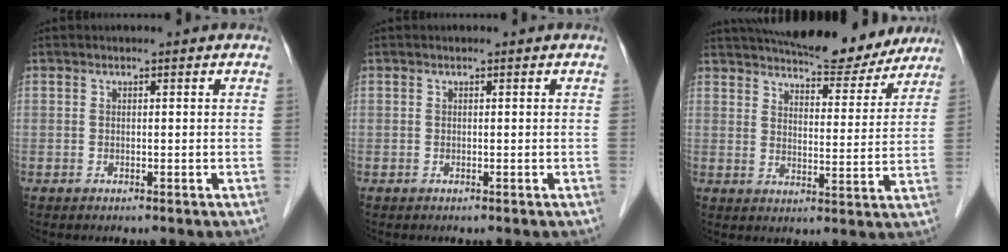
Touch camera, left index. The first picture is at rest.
{"total": 0.0}
{"total": 18.9, "force": [17.0, 4.7, 7.0], "torque": [-0.104, 0.006, 0.226]}